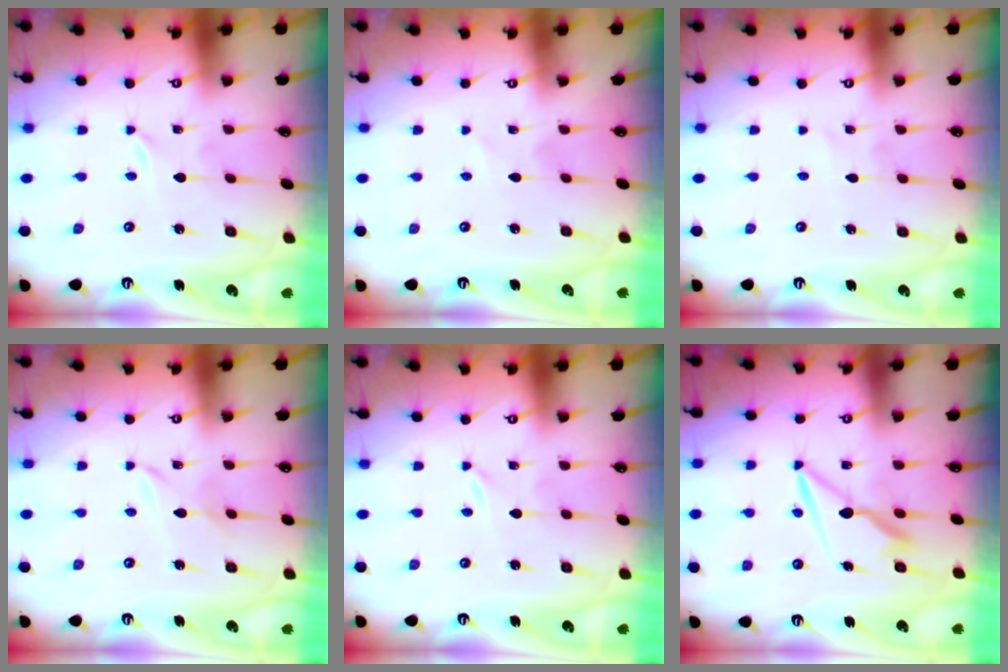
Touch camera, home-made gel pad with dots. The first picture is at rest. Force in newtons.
{"total": 0.5, "press": 0.5, "slide": 0.1}
{"total": 1.5, "press": 1.5, "slide": 0.1}
{"total": 2.5, "press": 2.5, "slide": 0.3}
{"total": 0.0}
{"total": 7.8, "press": 7.8, "slide": 0.9}